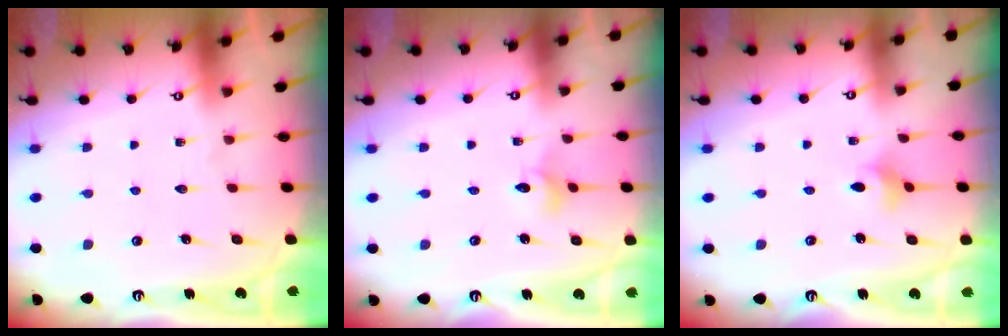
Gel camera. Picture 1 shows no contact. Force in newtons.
{"total": 3.1, "press": 3.1, "slide": 0.3}
{"total": 3.0, "press": 2.9, "slide": 0.6}